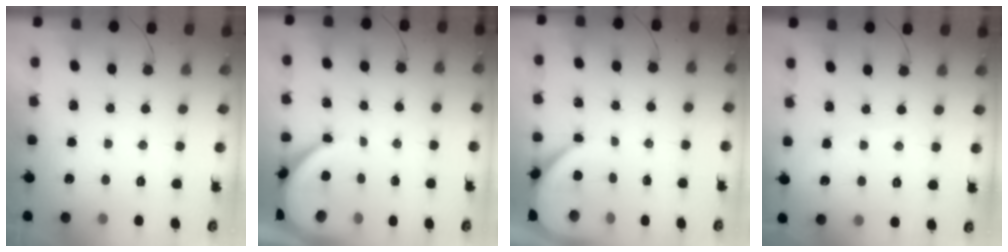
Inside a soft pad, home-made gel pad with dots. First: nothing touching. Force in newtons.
{"total": 8.5, "press": 8.5, "slide": 0.9}
{"total": 5.6, "press": 5.5, "slide": 0.6}
{"total": 2.9, "press": 2.9, "slide": 0.4}